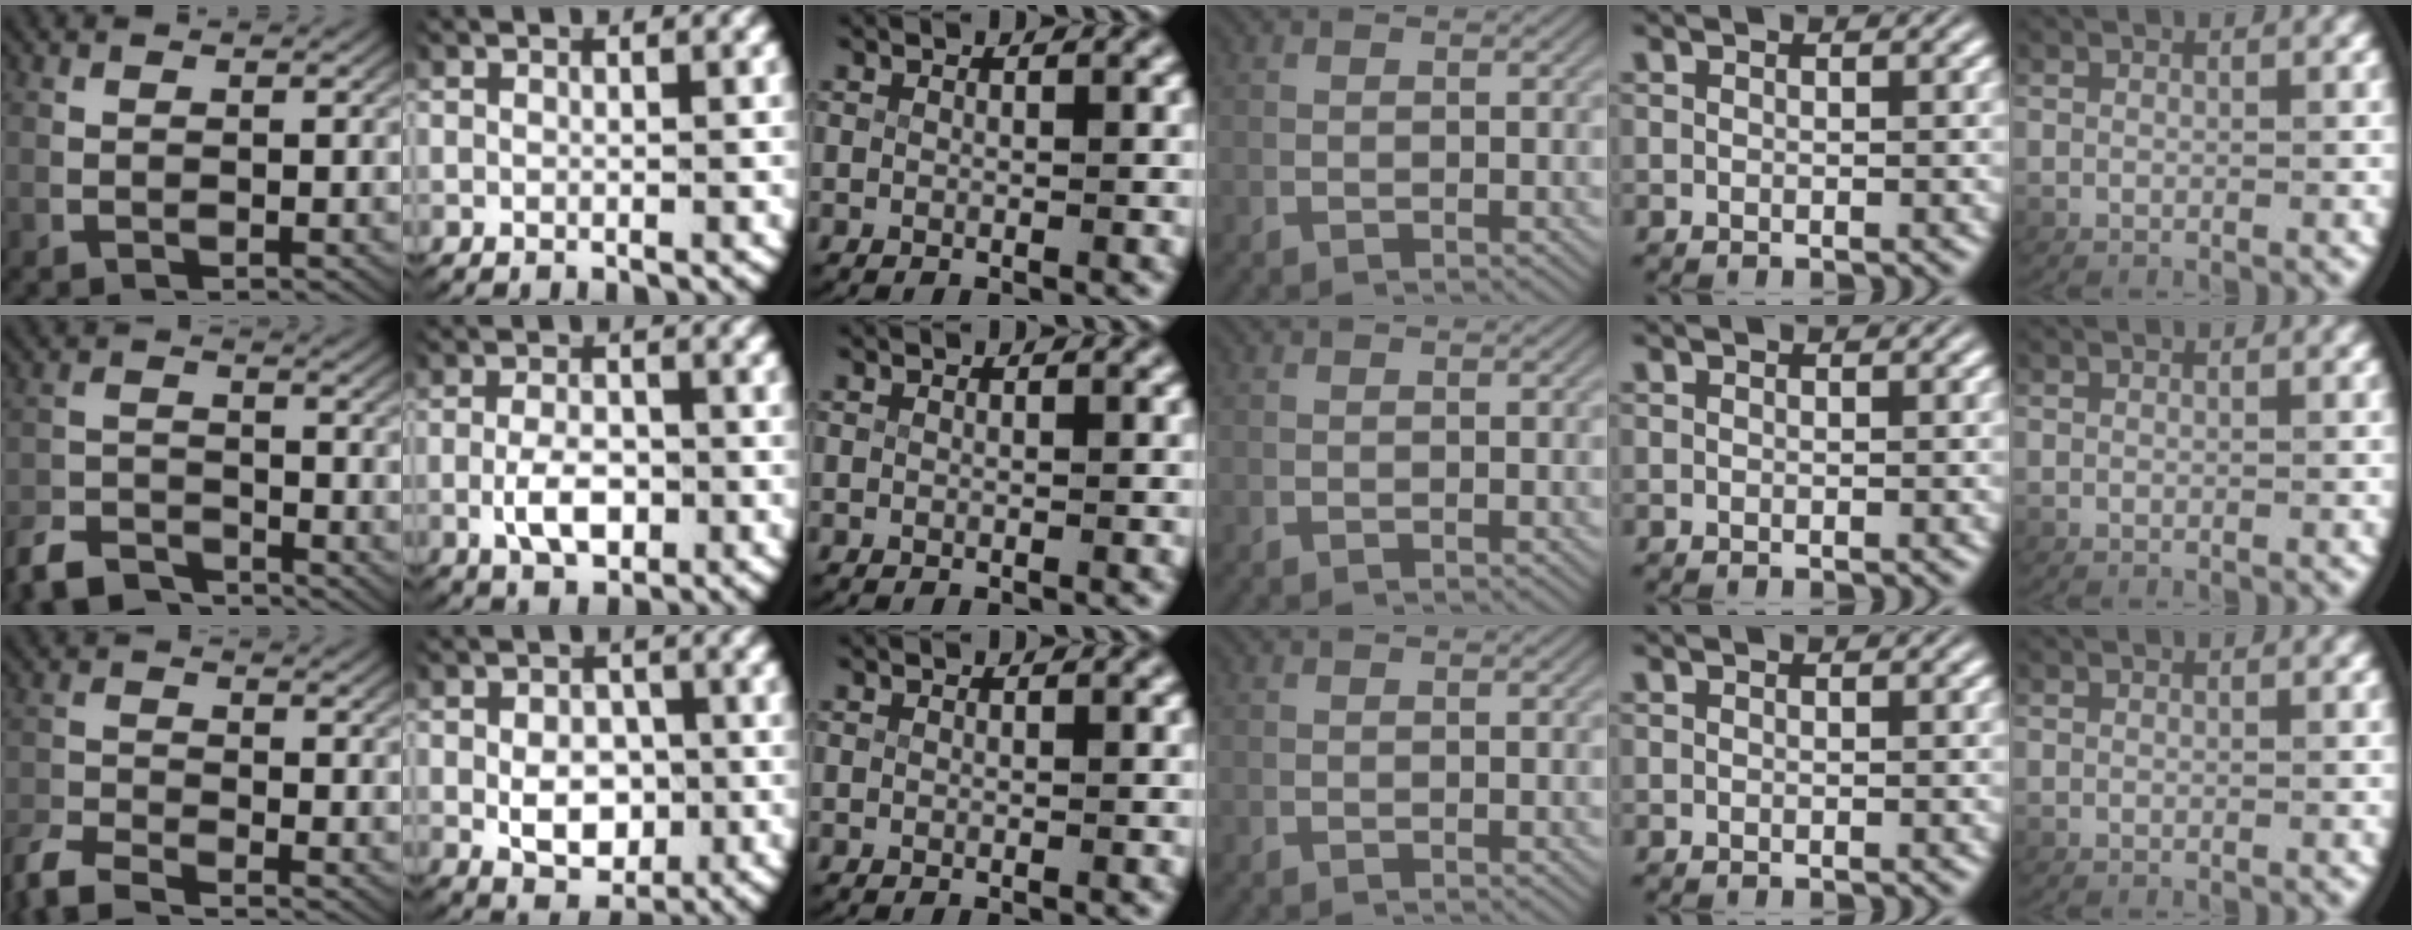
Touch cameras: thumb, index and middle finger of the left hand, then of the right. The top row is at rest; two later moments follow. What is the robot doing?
{"motion": "lift_and_place", "object": "card"}